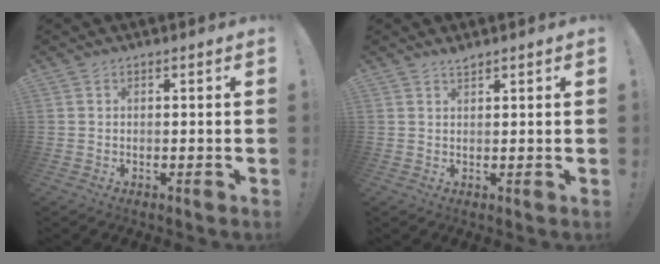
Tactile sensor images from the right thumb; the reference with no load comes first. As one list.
[{"total": 1.6, "force": [1.5, 0.1, 0.5], "torque": [-0.005, -0.008, 0.027]}]